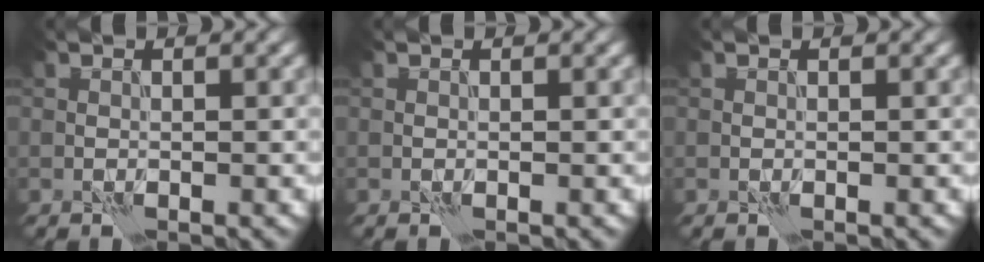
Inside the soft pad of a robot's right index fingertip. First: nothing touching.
{"total": 0.0}
{"total": 0.0}